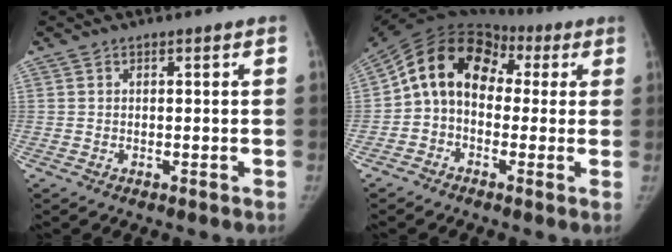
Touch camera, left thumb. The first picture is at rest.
{"total": 14.9, "force": [1.6, 11.3, 9.5], "torque": [-0.138, 0.051, 0.015]}